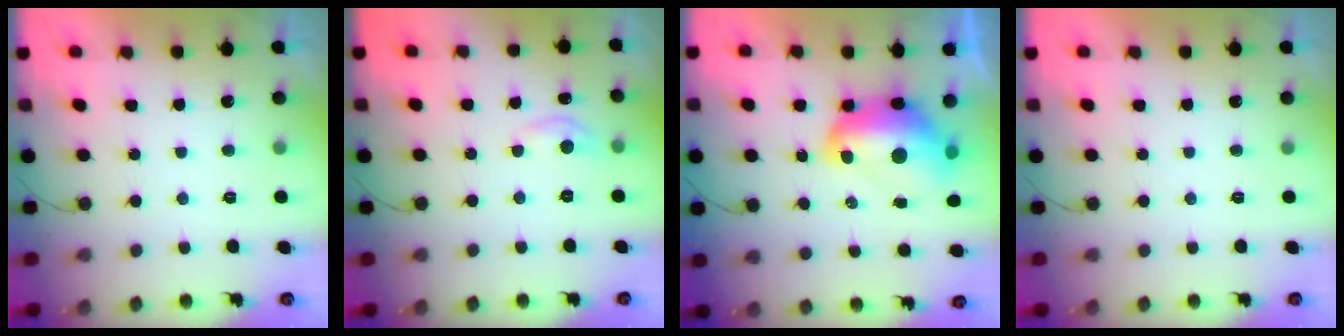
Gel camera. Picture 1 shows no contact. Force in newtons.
{"total": 5.1, "press": 5.1, "slide": 0.7}
{"total": 15.2, "press": 15.2, "slide": 1.2}
{"total": 0.0}